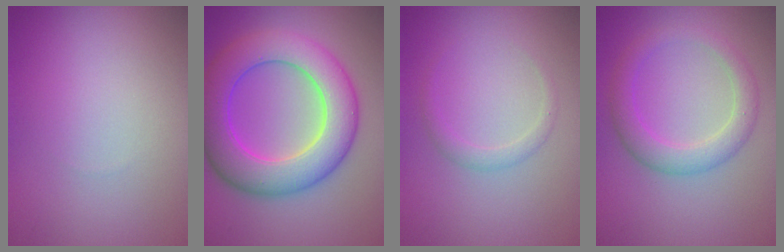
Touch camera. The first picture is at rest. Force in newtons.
{"total": 8.9, "press": 8.9, "slide": 0.3}
{"total": 1.2, "press": 1.2, "slide": 0.1}
{"total": 3.4, "press": 3.3, "slide": 0.4}